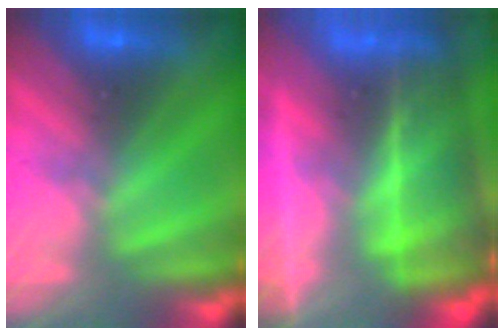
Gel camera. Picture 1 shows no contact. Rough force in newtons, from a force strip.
{"total": 5.6}